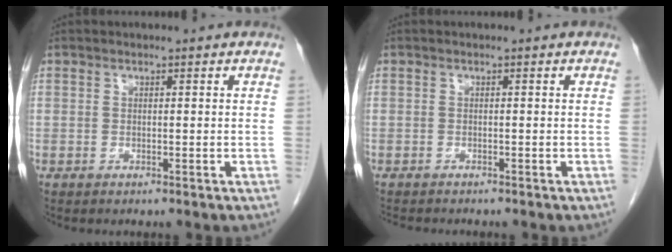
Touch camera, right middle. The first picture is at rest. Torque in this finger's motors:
{"motor_torque": [0.01, 0.00, 0.00, 0.00]}